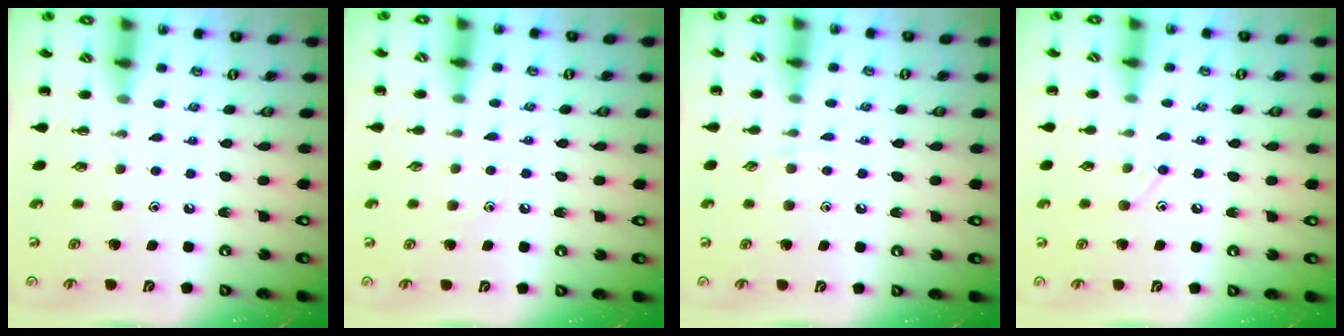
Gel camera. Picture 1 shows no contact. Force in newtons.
{"total": 4.9, "press": 4.5, "slide": 1.7}
{"total": 2.5, "press": 2.3, "slide": 0.9}
{"total": 8.1, "press": 7.7, "slide": 2.6}